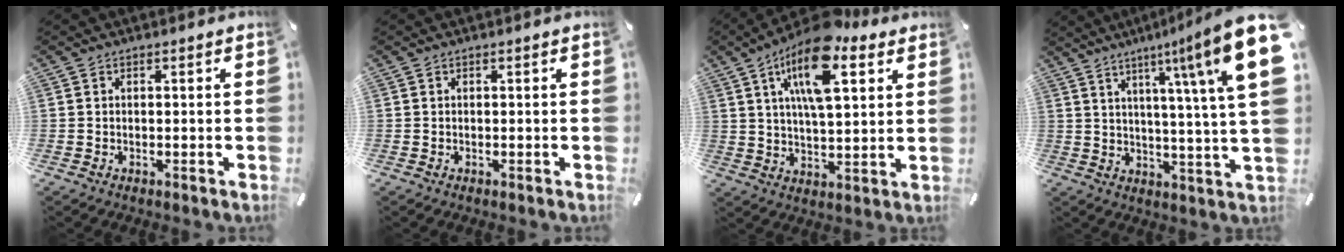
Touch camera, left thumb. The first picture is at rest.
{"total": 0.0}
{"total": 16.0, "force": [8.6, 6.6, 11.8], "torque": [-0.215, -0.024, 0.141]}
{"total": 18.9, "force": [8.9, 2.1, 16.6], "torque": [-0.250, -0.055, 0.123]}